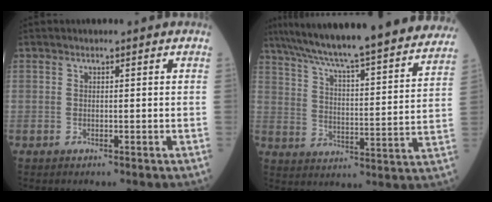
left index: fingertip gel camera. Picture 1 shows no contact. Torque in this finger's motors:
{"motor_torque": [0.34, -0.66, 1.00, 0.21]}